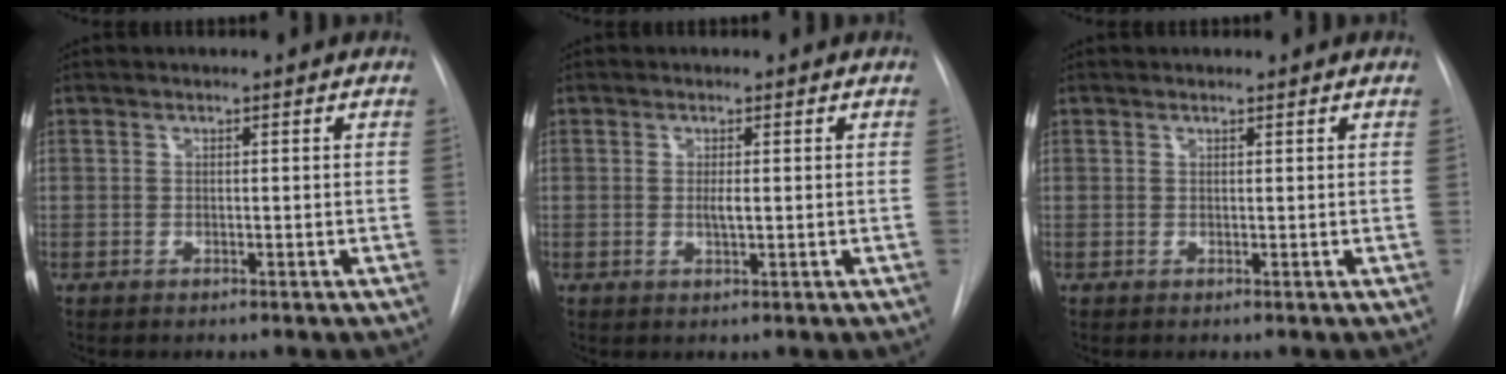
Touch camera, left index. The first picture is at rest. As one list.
[{"total": 1.2, "force": [0.2, 0.2, 1.2], "torque": [-0.027, -0.002, 0.003]}, {"total": 0.9, "force": [0.8, 0.2, 0.1], "torque": [-0.007, 0.006, 0.015]}]